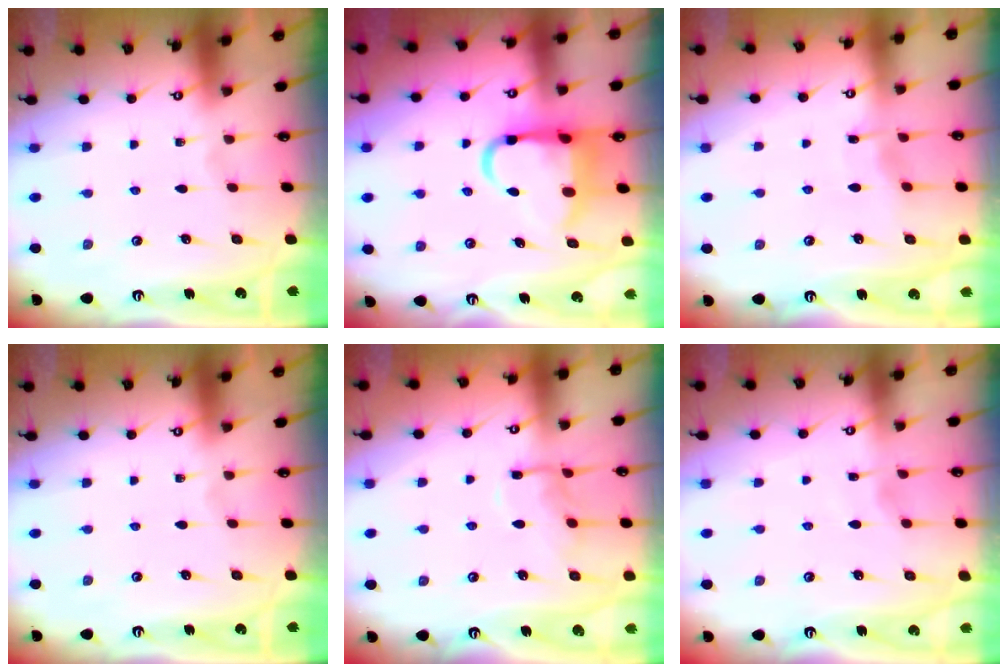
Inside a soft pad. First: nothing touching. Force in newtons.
{"total": 11.0, "press": 10.8, "slide": 2.0}
{"total": 4.3, "press": 4.2, "slide": 0.3}
{"total": 0.0}
{"total": 8.6, "press": 8.6, "slide": 0.6}
{"total": 2.3, "press": 2.3, "slide": 0.3}